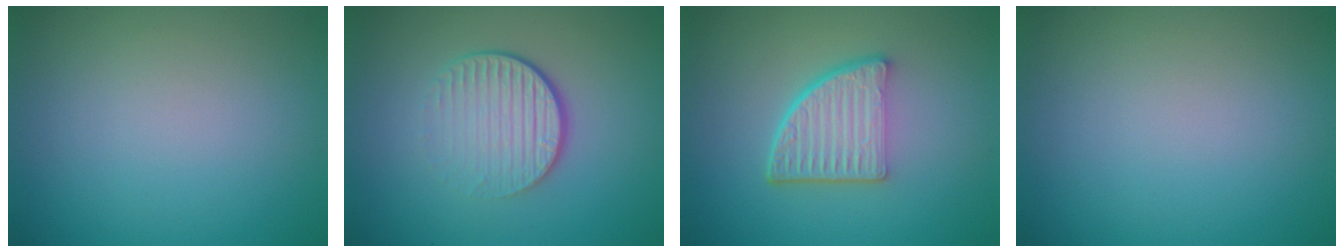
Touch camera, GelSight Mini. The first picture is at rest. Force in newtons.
{"total": 4.4, "press": 2.7, "slide": 3.5}
{"total": 5.4, "press": 3.9, "slide": 3.8}
{"total": 0.0}